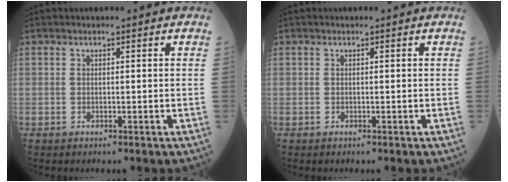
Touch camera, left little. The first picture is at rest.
{"total": 0.0}